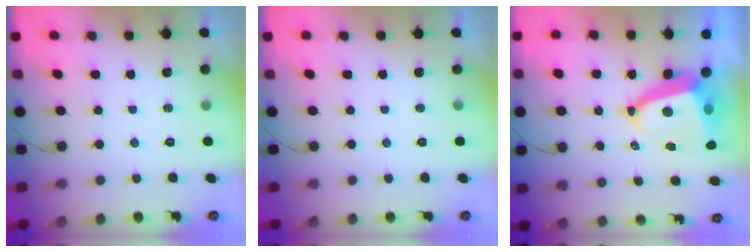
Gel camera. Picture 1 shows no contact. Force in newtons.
{"total": 0.0}
{"total": 8.7, "press": 8.6, "slide": 1.2}